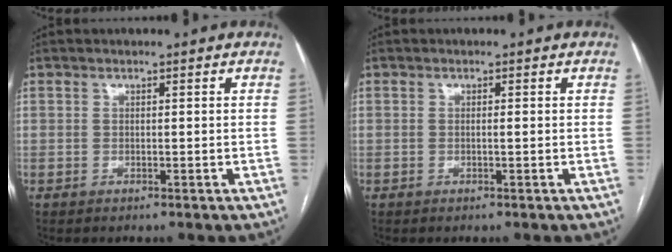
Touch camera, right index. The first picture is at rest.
{"total": 0.5, "force": [-0.1, 0.0, 0.5], "torque": [-0.008, 0.001, -0.002]}